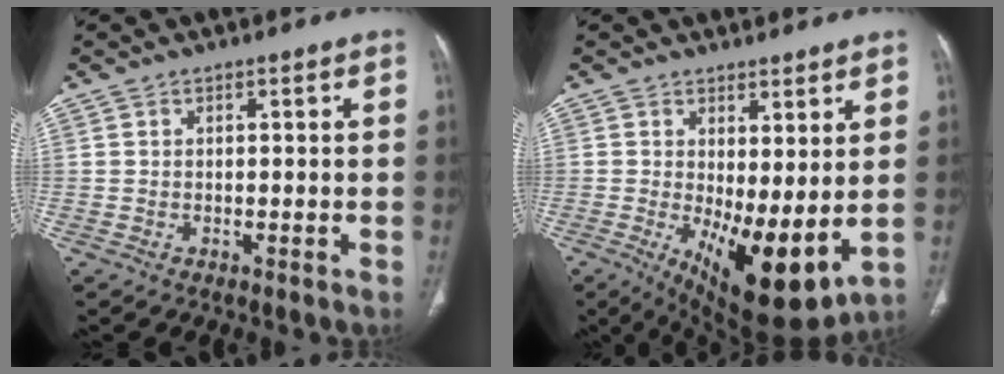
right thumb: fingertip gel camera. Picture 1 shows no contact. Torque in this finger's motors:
{"motor_torque": [1.10, 2.94, 0.67, 0.65, 0.39]}